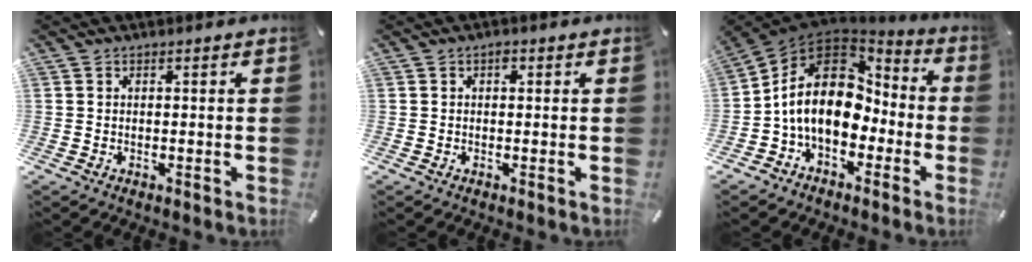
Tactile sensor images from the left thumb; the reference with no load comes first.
{"total": 1.1, "force": [0.3, 0.7, 0.8], "torque": [-0.007, 0.002, 0.002]}
{"total": 16.7, "force": [0.1, 12.5, 11.0], "torque": [-0.209, 0.007, 0.000]}